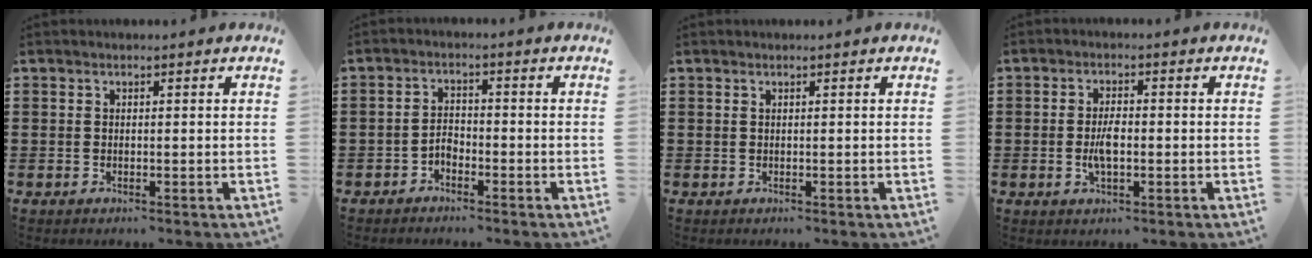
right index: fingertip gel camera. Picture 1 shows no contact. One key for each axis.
{"total": 2.1, "fx": -1.6, "fy": 1.0, "fz": 0.8, "tx": -0.022, "ty": 0.003, "tz": -0.034}
{"total": 0.0}
{"total": 3.8, "fx": -0.6, "fy": 1.6, "fz": 3.5, "tx": -0.078, "ty": -0.003, "tz": -0.016}